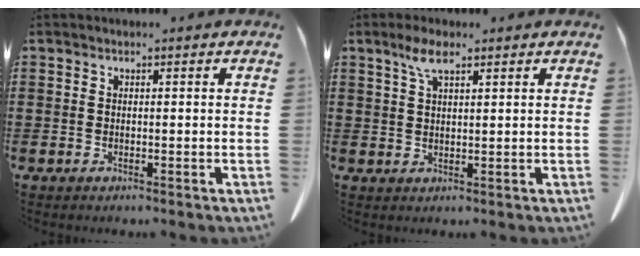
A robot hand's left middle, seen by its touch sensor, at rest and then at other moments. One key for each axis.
{"total": 4.3, "fx": 2.4, "fy": 1.2, "fz": 3.3, "tx": -0.072, "ty": 0.004, "tz": 0.044}